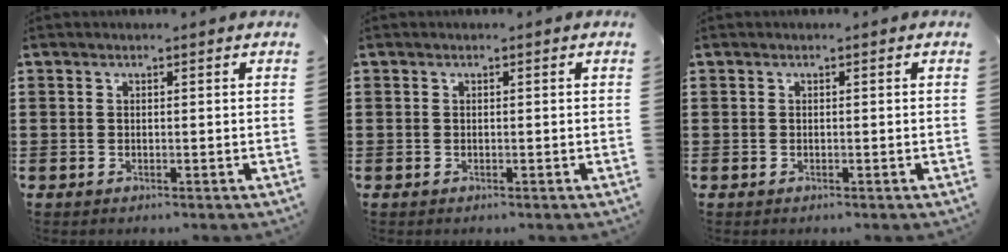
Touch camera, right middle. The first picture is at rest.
{"total": 0.0}
{"total": 0.0}